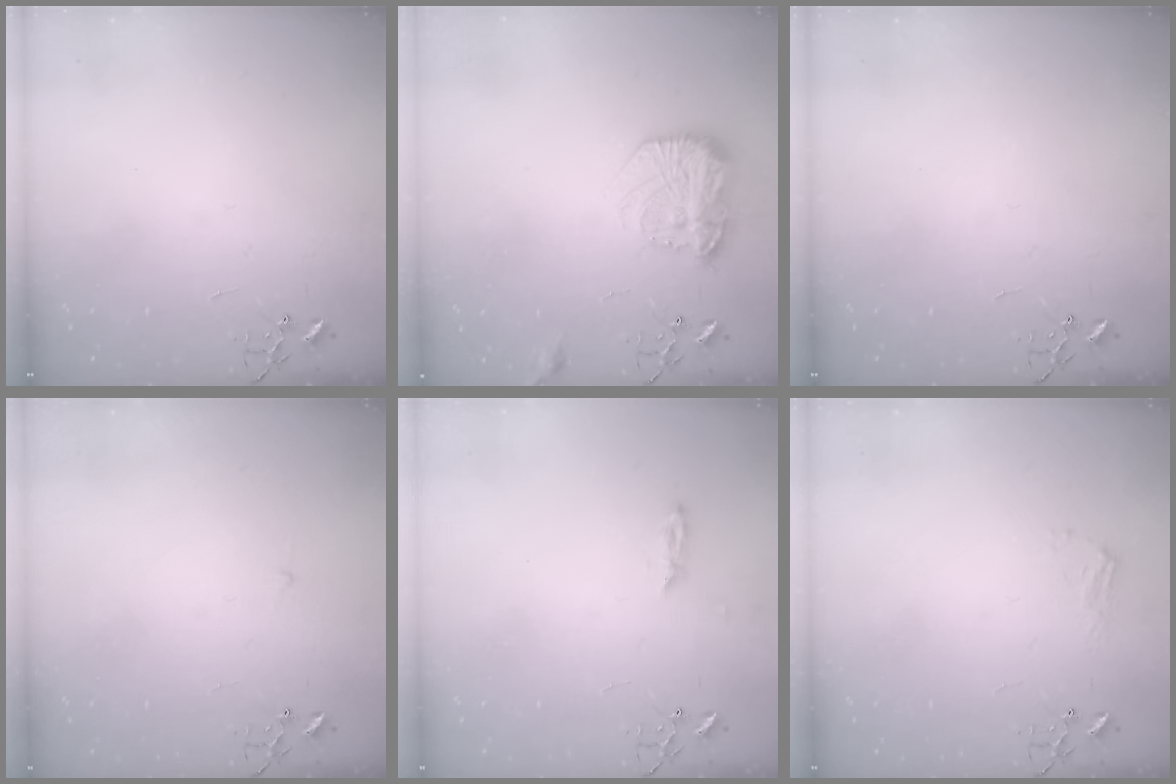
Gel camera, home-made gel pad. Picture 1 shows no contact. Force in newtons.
{"total": 15.3, "press": 15.2, "slide": 1.0}
{"total": 0.0}
{"total": 2.3, "press": 2.3, "slide": 0.3}
{"total": 2.3, "press": 2.2, "slide": 0.4}
{"total": 7.2, "press": 7.2, "slide": 0.8}